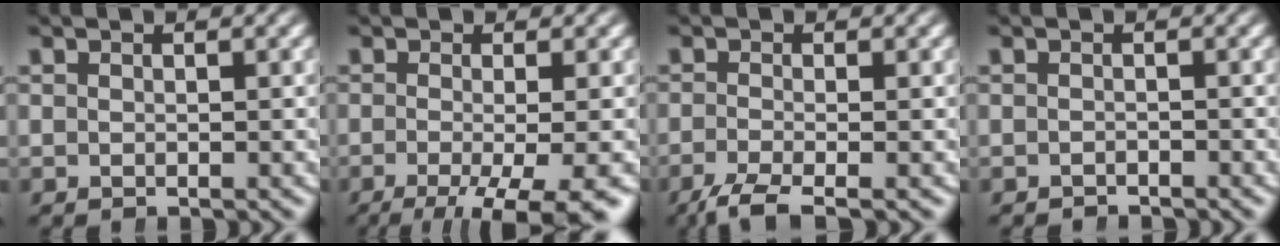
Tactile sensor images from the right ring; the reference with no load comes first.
{"total": 7.9, "force": [-4.6, 3.2, 5.6], "torque": [-0.095, -0.040, -0.051]}
{"total": 4.1, "force": [-3.1, 1.6, 2.2], "torque": [-0.057, -0.022, -0.040]}
{"total": 1.3, "force": [-1.2, 0.1, -0.3], "torque": [-0.005, -0.009, -0.016]}